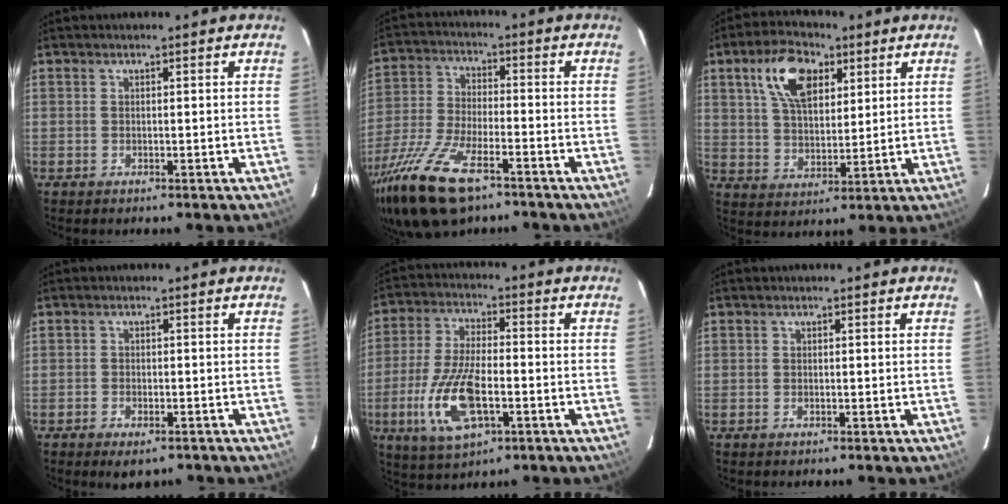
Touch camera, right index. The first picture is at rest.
{"total": 17.7, "force": [-11.5, 6.7, 11.8], "torque": [-0.264, -0.041, -0.219]}
{"total": 12.0, "force": [5.5, 6.5, 8.5], "torque": [-0.156, 0.023, 0.101]}
{"total": 4.6, "force": [-3.2, 2.1, 2.5], "torque": [-0.057, -0.011, -0.048]}
{"total": 14.0, "force": [-4.6, 5.6, 12.0], "torque": [-0.257, -0.011, -0.083]}
{"total": 0.0}